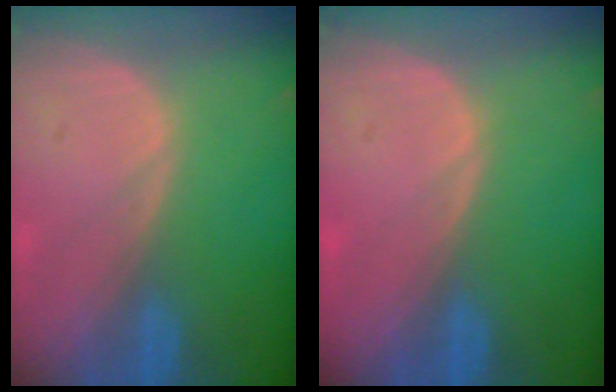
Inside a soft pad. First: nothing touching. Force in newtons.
{"total": 0.0}